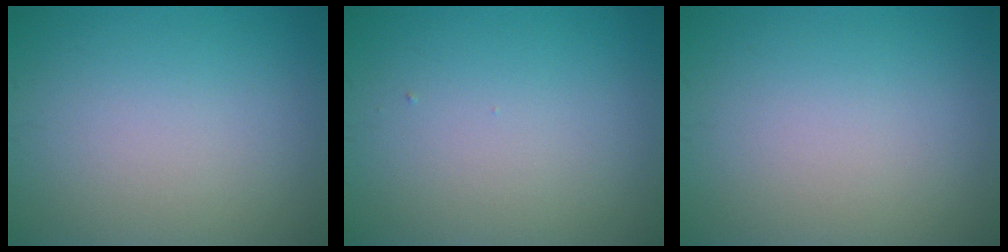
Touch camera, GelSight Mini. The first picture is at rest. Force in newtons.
{"total": 0.0}
{"total": 0.0}